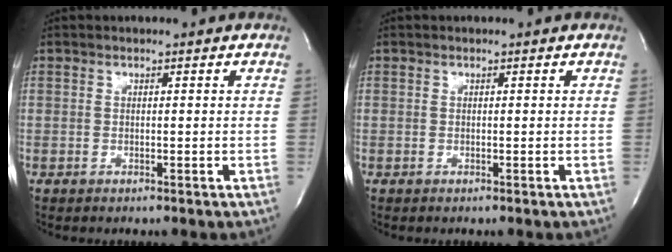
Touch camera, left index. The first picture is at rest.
{"total": 0.0}